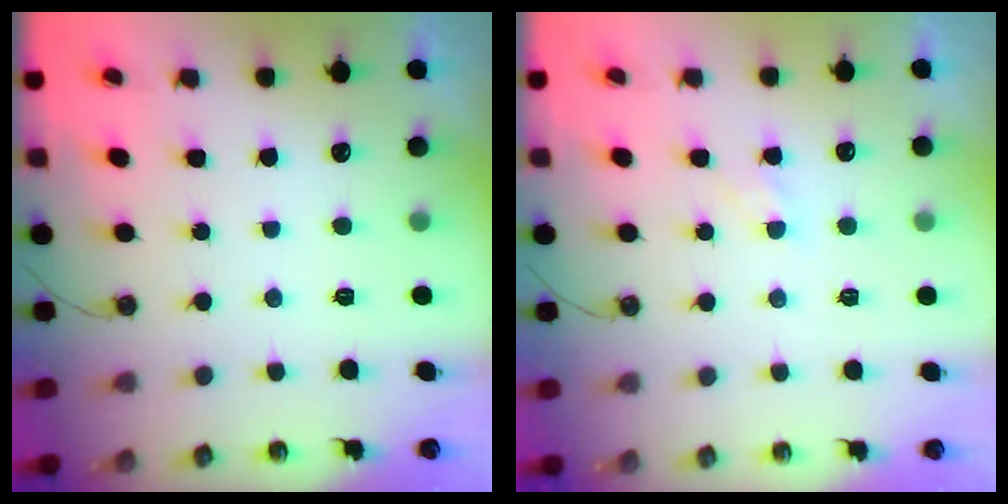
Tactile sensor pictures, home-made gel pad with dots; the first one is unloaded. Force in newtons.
{"total": 3.3, "press": 3.3, "slide": 0.3}